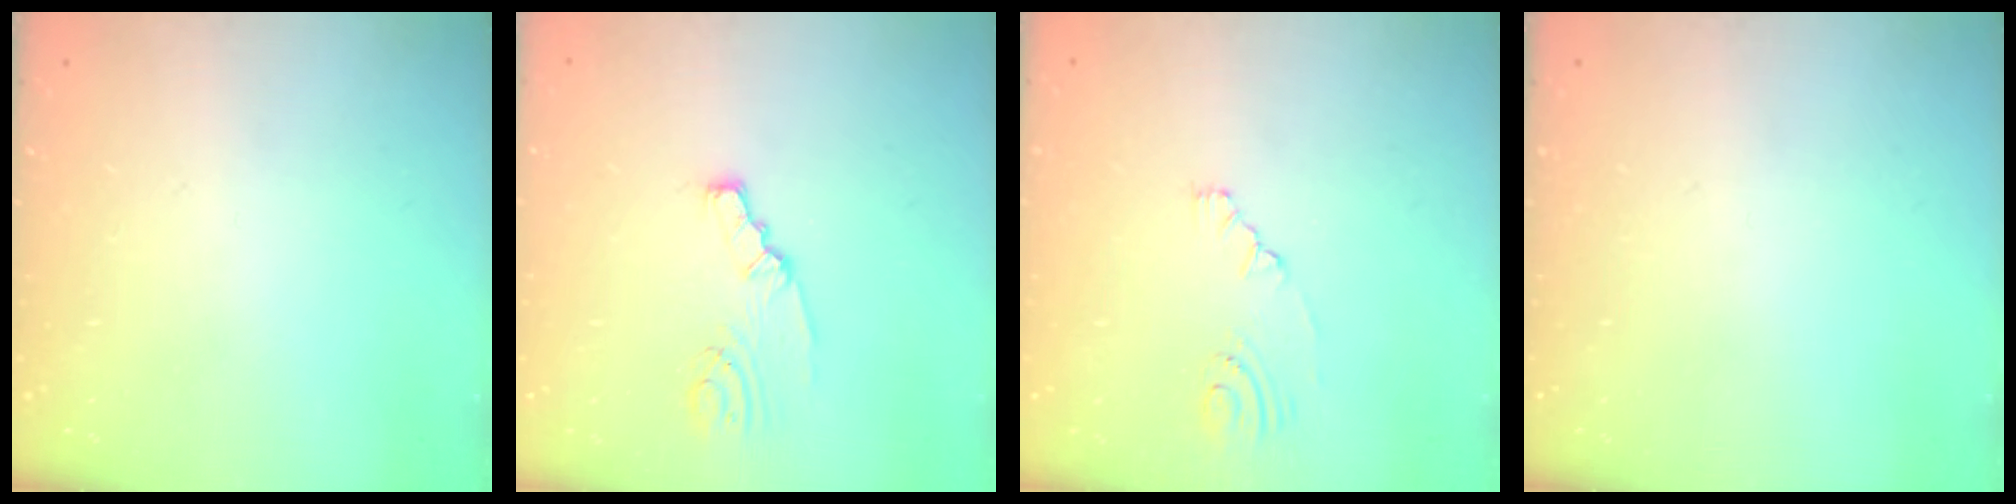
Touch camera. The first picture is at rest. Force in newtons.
{"total": 2.2, "press": 2.1, "slide": 0.5}
{"total": 5.7, "press": 2.4, "slide": 5.2}
{"total": 0.0}